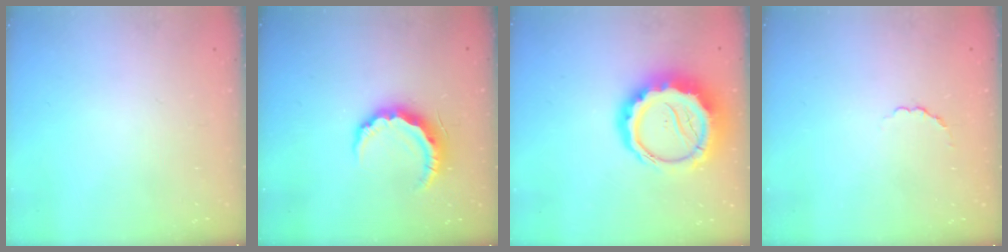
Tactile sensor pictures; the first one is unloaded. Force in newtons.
{"total": 10.3, "press": 10.3, "slide": 0.8}
{"total": 15.0, "press": 14.6, "slide": 3.3}
{"total": 2.5, "press": 2.3, "slide": 0.9}